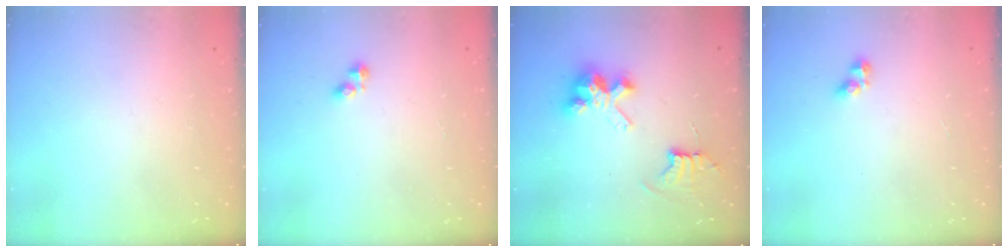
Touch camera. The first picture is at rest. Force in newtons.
{"total": 2.1, "press": 2.0, "slide": 0.4}
{"total": 8.7, "press": 8.7, "slide": 0.7}
{"total": 2.8, "press": 2.6, "slide": 1.1}